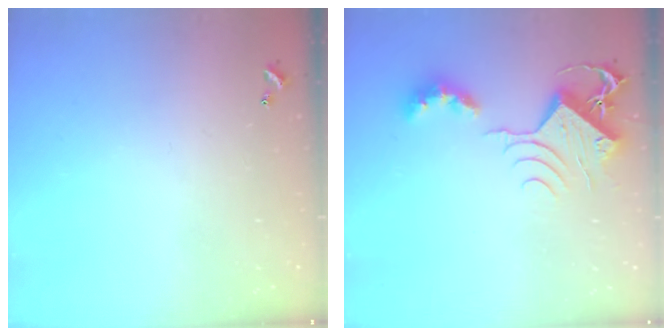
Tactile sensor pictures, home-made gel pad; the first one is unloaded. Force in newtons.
{"total": 9.5, "press": 9.3, "slide": 1.6}